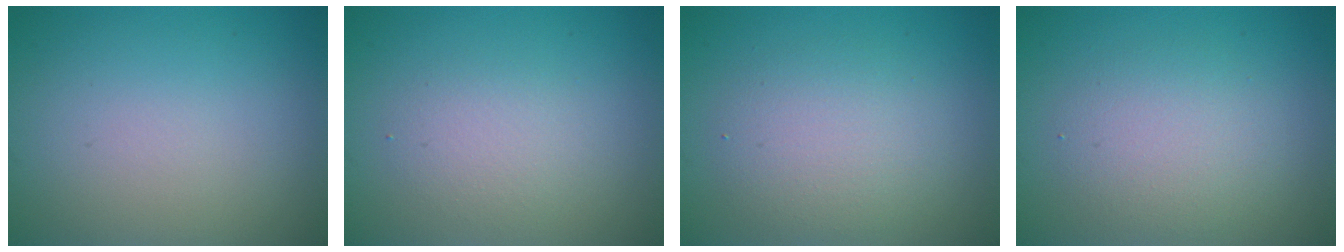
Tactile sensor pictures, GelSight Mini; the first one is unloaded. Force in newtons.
{"total": 2.3, "press": 2.3, "slide": 0.1}
{"total": 3.6, "press": 3.6, "slide": 0.2}
{"total": 3.4, "press": 3.3, "slide": 0.3}